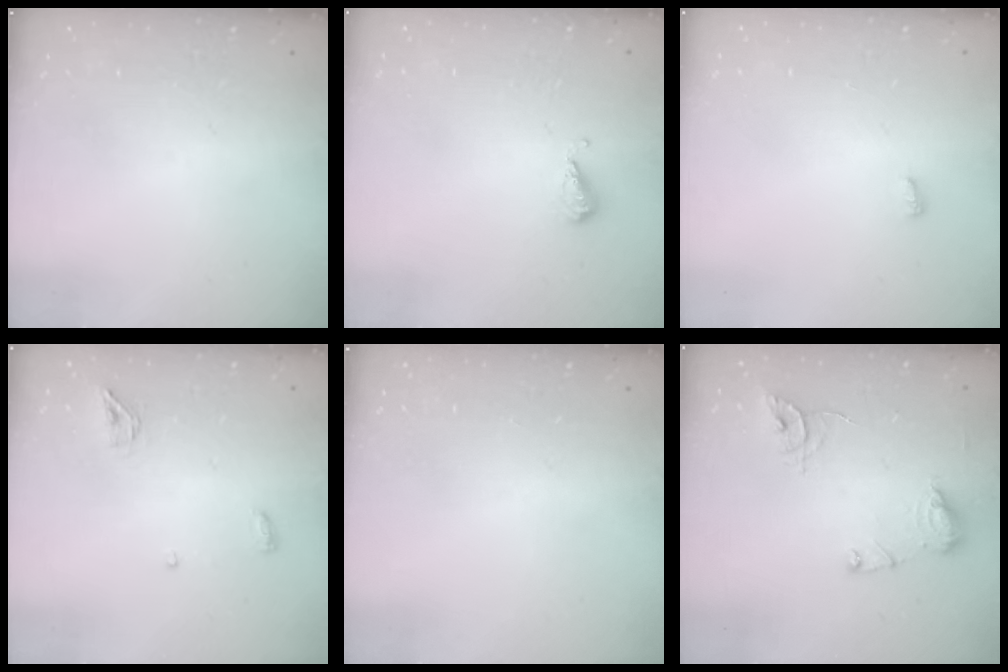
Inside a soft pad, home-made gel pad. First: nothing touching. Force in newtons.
{"total": 4.9, "press": 4.9, "slide": 0.5}
{"total": 2.8, "press": 2.8, "slide": 0.5}
{"total": 6.3, "press": 5.0, "slide": 3.9}
{"total": 0.0}
{"total": 10.8, "press": 10.8, "slide": 0.5}